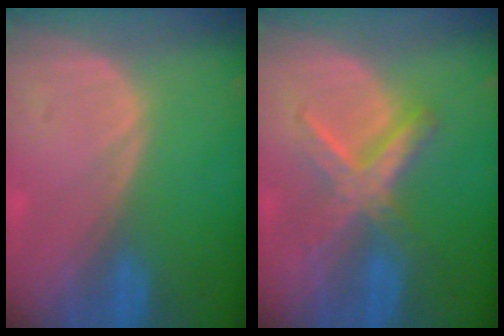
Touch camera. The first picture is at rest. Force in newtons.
{"total": 6.1, "press": 6.1, "slide": 0.2}